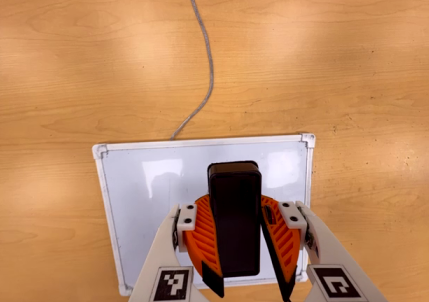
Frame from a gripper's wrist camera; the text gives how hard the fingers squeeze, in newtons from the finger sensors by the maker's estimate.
{"total": 10.9, "left": 11.0, "right": 10.8}